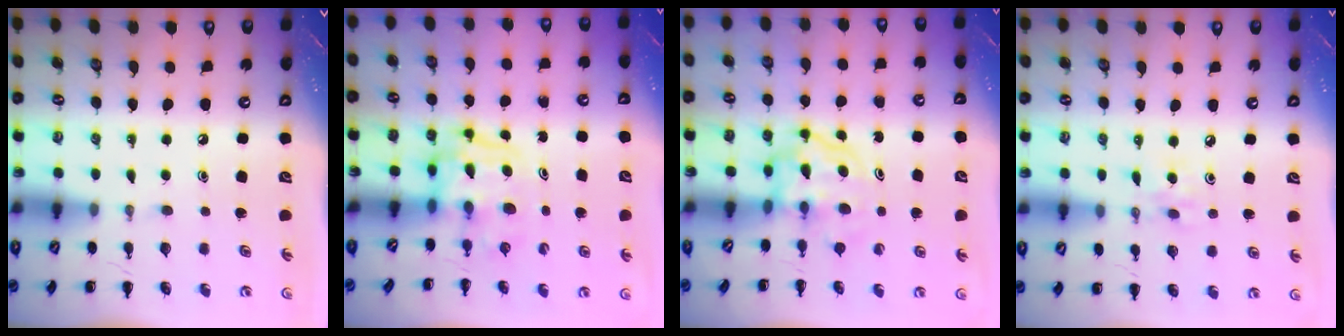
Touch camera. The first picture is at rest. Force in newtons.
{"total": 3.4, "press": 3.3, "slide": 0.6}
{"total": 3.8, "press": 3.8, "slide": 0.4}
{"total": 3.6, "press": 3.4, "slide": 1.2}